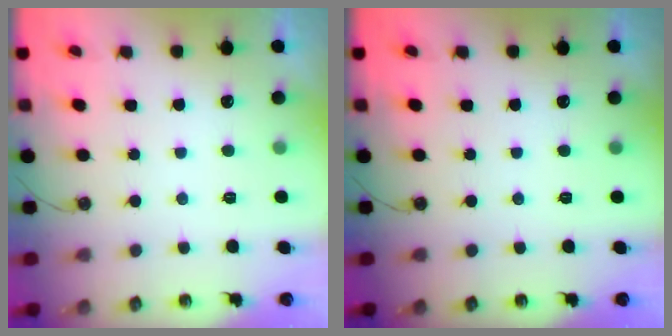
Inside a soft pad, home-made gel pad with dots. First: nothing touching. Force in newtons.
{"total": 0.0}